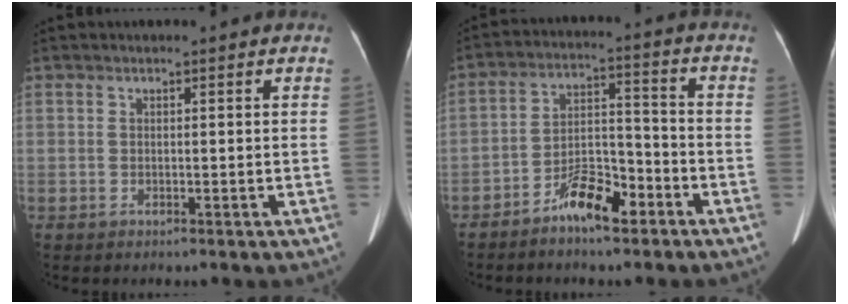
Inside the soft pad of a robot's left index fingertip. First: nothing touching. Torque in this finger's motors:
{"motor_torque": [0.17, 0.26, 0.11, 0.03]}